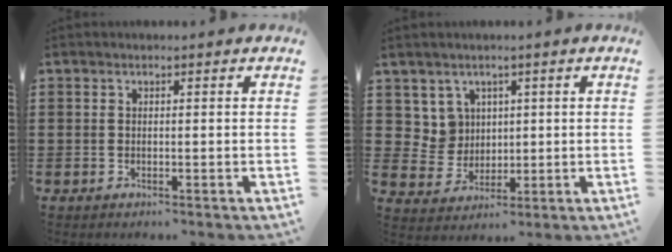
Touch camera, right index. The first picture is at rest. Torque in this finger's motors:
{"motor_torque": [0.05, 0.03, 0.00, 0.00]}